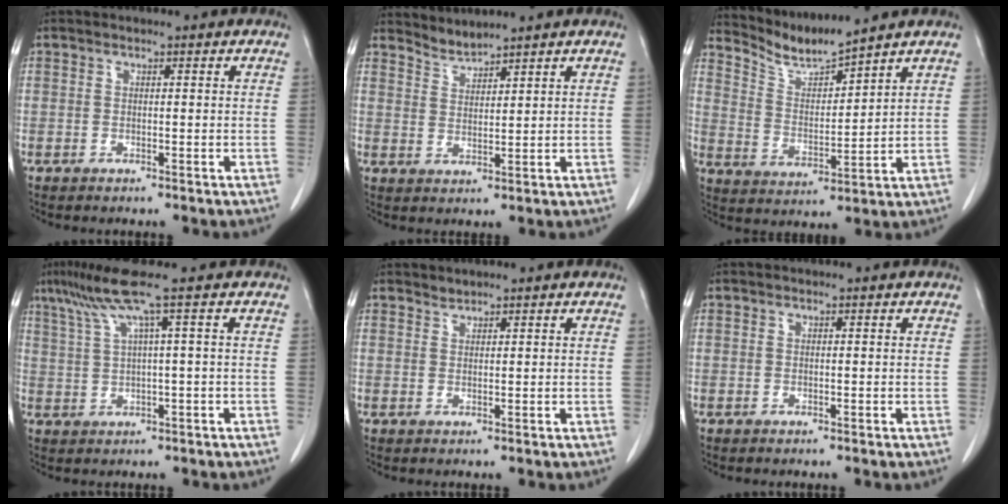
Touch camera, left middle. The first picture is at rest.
{"total": 2.6, "force": [2.5, -0.6, -0.5], "torque": [0.004, -0.005, 0.056]}
{"total": 6.3, "force": [6.2, -1.2, 0.3], "torque": [-0.018, -0.014, 0.135]}
{"total": 0.8, "force": [0.5, -0.2, 0.6], "torque": [-0.020, 0.005, 0.015]}
{"total": 0.8, "force": [0.8, 0.0, -0.2], "torque": [-0.001, 0.000, 0.015]}
{"total": 0.0}